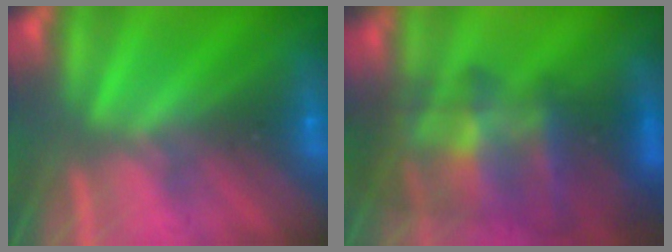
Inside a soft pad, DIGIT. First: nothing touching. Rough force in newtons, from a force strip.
{"total": 10.8}